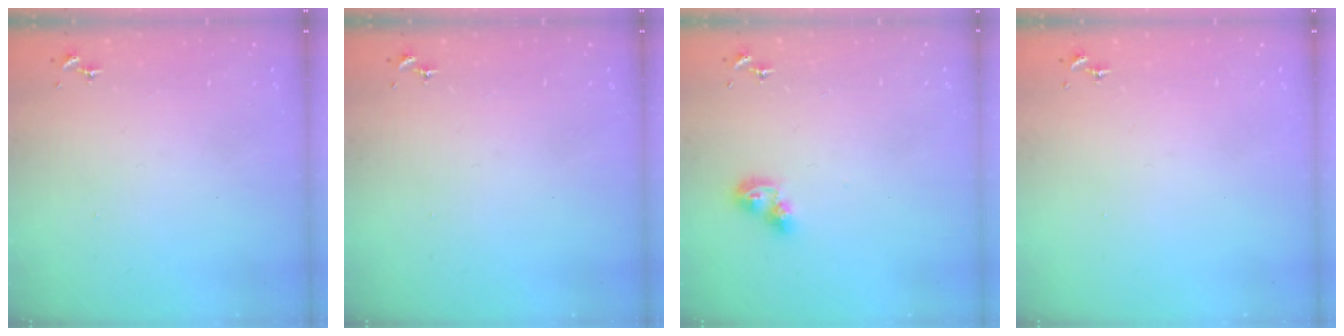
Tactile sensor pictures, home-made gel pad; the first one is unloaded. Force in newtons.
{"total": 0.0}
{"total": 7.0, "press": 7.0, "slide": 0.6}
{"total": 0.0}